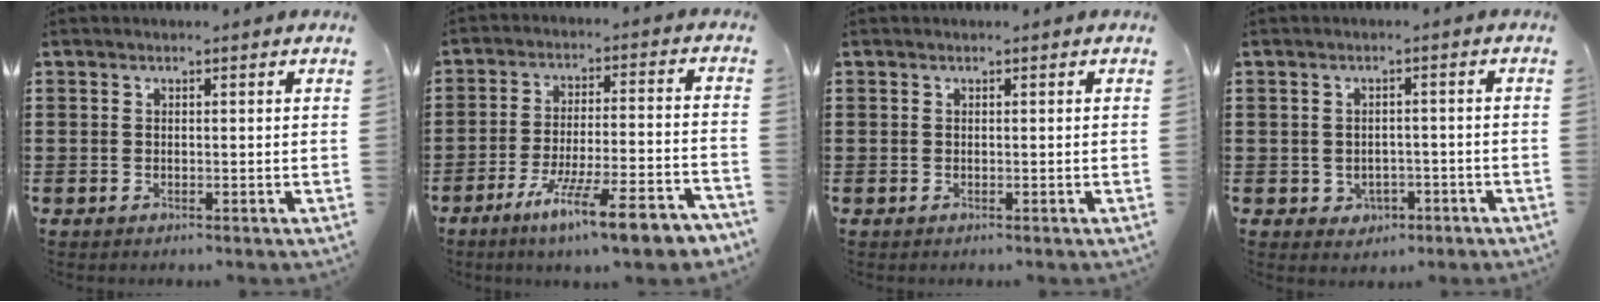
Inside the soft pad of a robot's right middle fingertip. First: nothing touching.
{"total": 11.2, "force": [-8.3, 0.7, 7.5], "torque": [-0.123, 0.011, -0.154]}
{"total": 0.0}
{"total": 1.7, "force": [-0.9, 1.4, 0.5], "torque": [-0.016, 0.001, -0.022]}